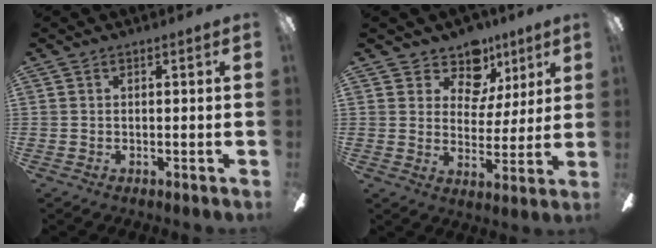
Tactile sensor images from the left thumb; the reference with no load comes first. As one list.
[{"total": 10.8, "force": [7.3, 7.1, 3.6], "torque": [-0.059, -0.047, 0.137]}]